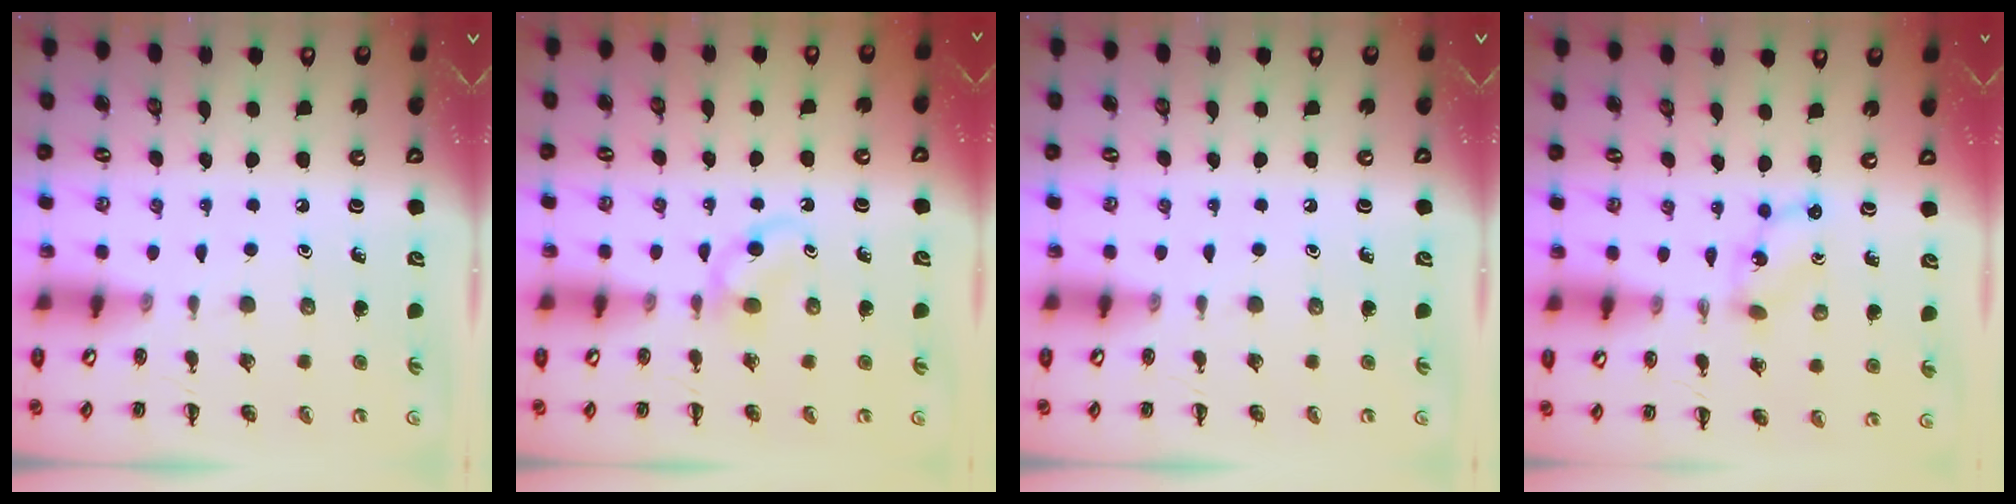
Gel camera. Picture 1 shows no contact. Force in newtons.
{"total": 2.7, "press": 2.4, "slide": 1.2}
{"total": 0.0}
{"total": 1.8, "press": 1.8, "slide": 0.3}